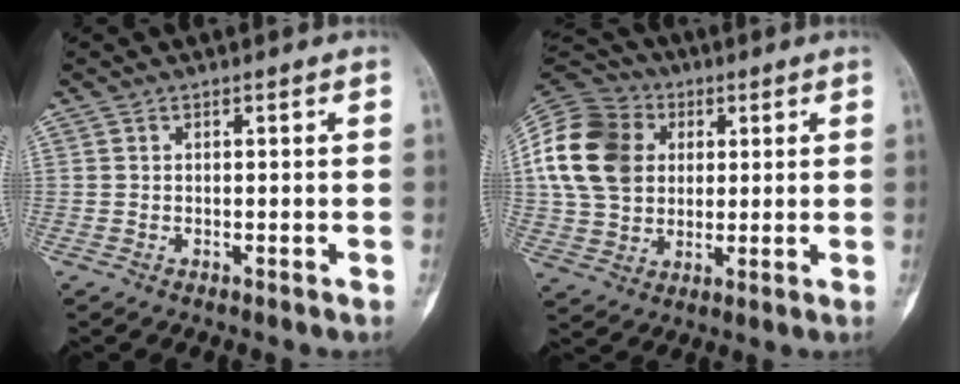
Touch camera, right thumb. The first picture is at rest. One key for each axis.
{"total": 19.3, "fx": 3.7, "fy": 15.3, "fz": 11.3, "tx": -0.221, "ty": 0.018, "tz": 0.070}